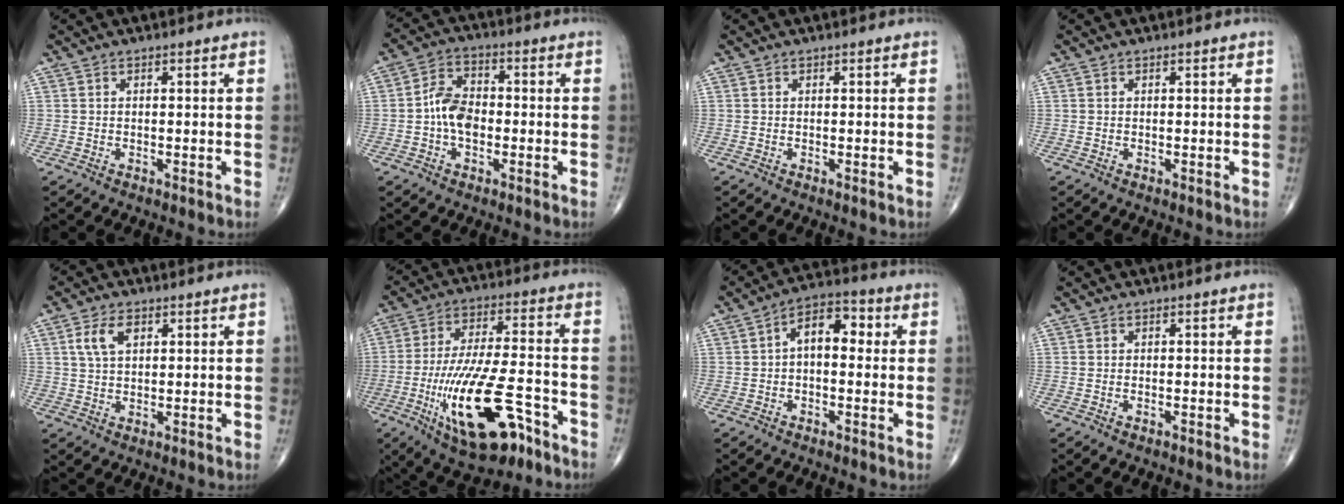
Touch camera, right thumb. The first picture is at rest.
{"total": 7.4, "force": [-1.1, 4.9, 5.4], "torque": [-0.087, 0.022, -0.031]}
{"total": 0.0}
{"total": 0.0}
{"total": 5.2, "force": [1.9, 3.0, 3.8], "torque": [-0.073, 0.001, 0.037]}
{"total": 19.9, "force": [-8.9, 7.4, 16.2], "torque": [-0.301, 0.032, -0.139]}
{"total": 7.7, "force": [0.6, 4.5, 6.2], "torque": [-0.071, 0.027, -0.003]}
{"total": 0.0}